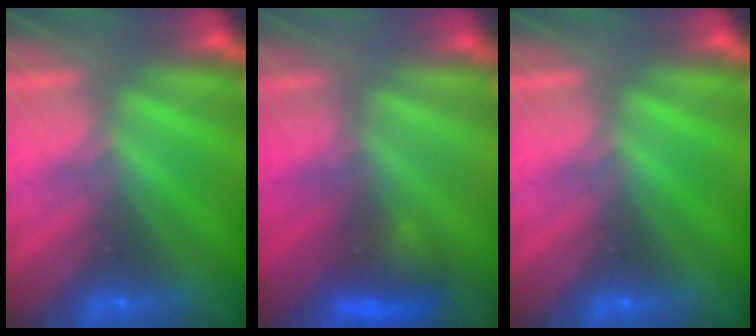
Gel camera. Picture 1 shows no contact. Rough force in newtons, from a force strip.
{"total": 2.9}
{"total": 0.0}